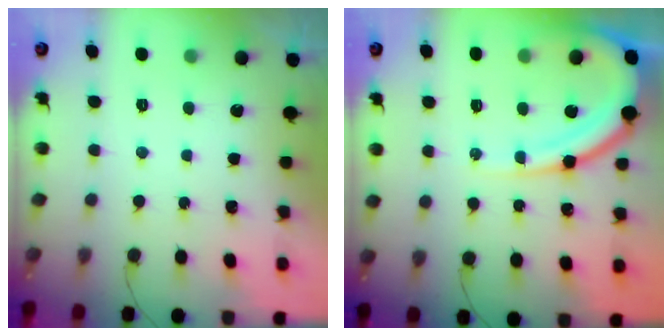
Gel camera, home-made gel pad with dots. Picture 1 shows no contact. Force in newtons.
{"total": 14.9, "press": 14.8, "slide": 1.5}